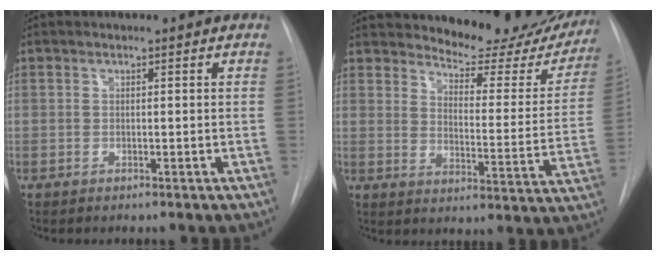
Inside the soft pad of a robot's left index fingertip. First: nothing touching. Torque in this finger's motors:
{"motor_torque": [0.07, -0.45, 0.42, 0.06]}